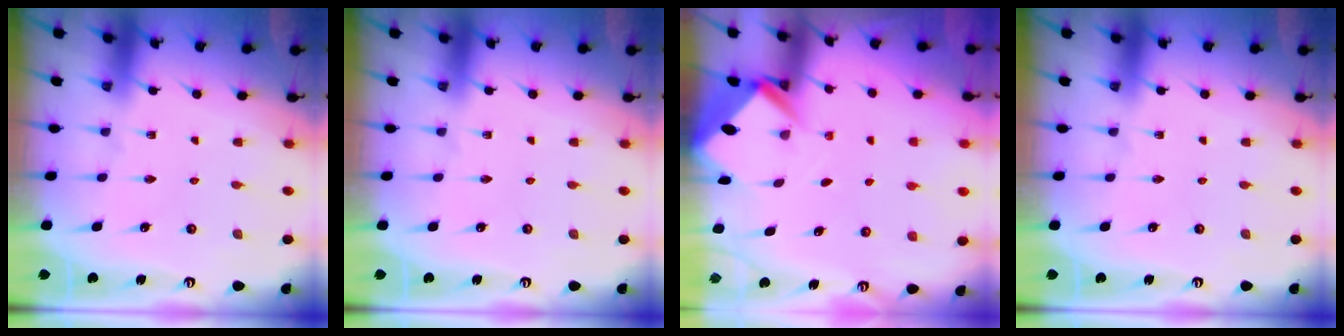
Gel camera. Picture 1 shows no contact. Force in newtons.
{"total": 0.0}
{"total": 2.7, "press": 2.7, "slide": 0.1}
{"total": 0.0}